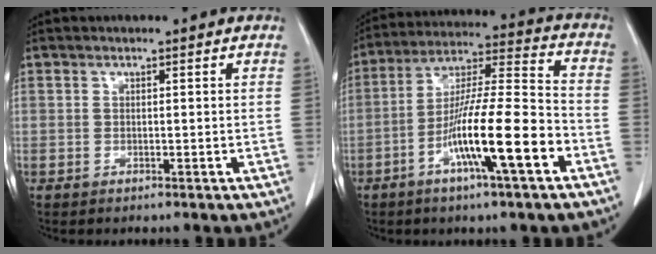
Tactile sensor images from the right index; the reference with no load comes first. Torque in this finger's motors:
{"motor_torque": [1.69, -0.45, 0.91, 0.21]}